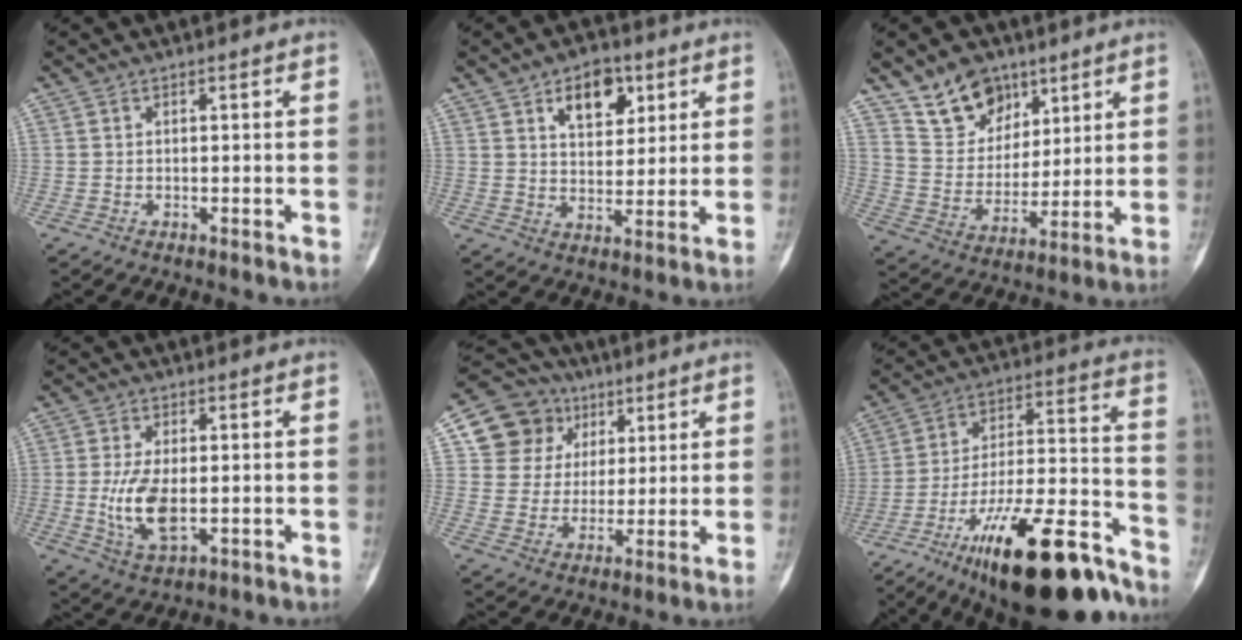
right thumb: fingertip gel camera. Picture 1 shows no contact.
{"total": 9.4, "force": [4.4, 5.8, 6.0], "torque": [-0.050, -0.018, 0.067]}
{"total": 12.1, "force": [8.2, 8.0, 4.0], "torque": [-0.029, -0.050, 0.157]}
{"total": 9.3, "force": [-1.2, 5.0, 7.7], "torque": [-0.144, -0.005, -0.016]}
{"total": 13.0, "force": [5.1, 11.7, 2.8], "torque": [-0.009, 0.006, 0.092]}
{"total": 27.4, "force": [-18.5, 7.9, 18.6], "torque": [-0.244, 0.087, -0.301]}